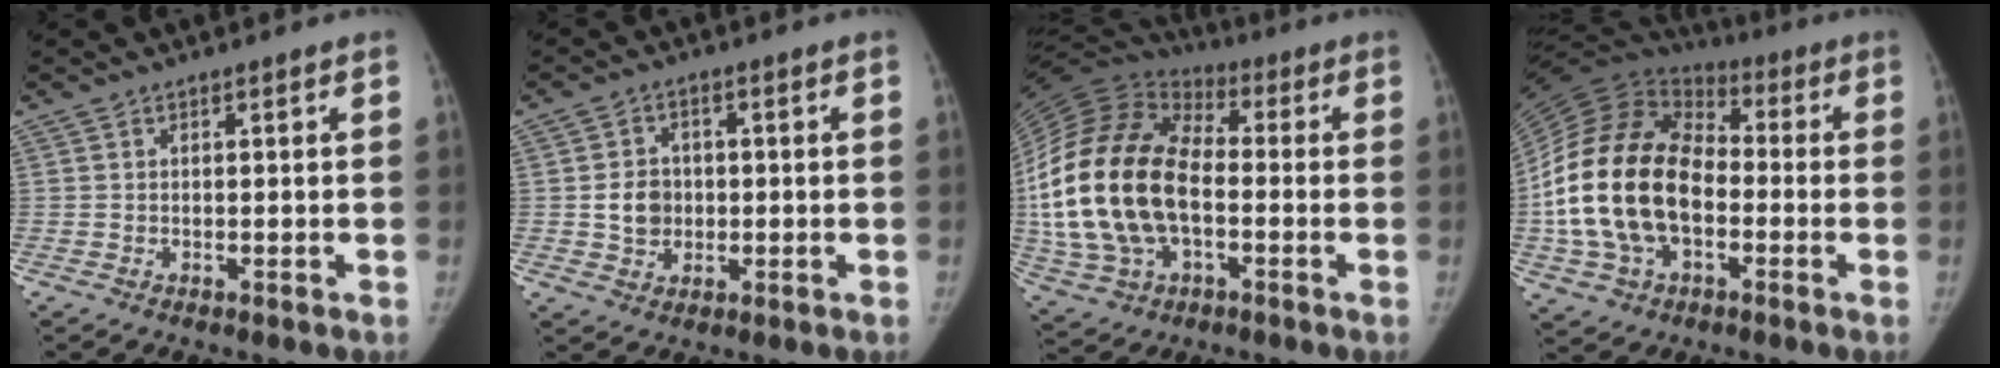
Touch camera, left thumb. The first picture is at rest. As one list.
[{"total": 5.5, "force": [-0.2, 4.8, 2.7], "torque": [-0.027, 0.002, -0.004]}, {"total": 26.9, "force": [-2.4, 16.6, 21.0], "torque": [-0.444, 0.013, -0.041]}, {"total": 24.7, "force": [-3.3, 16.4, 18.2], "torque": [-0.357, 0.024, -0.060]}]